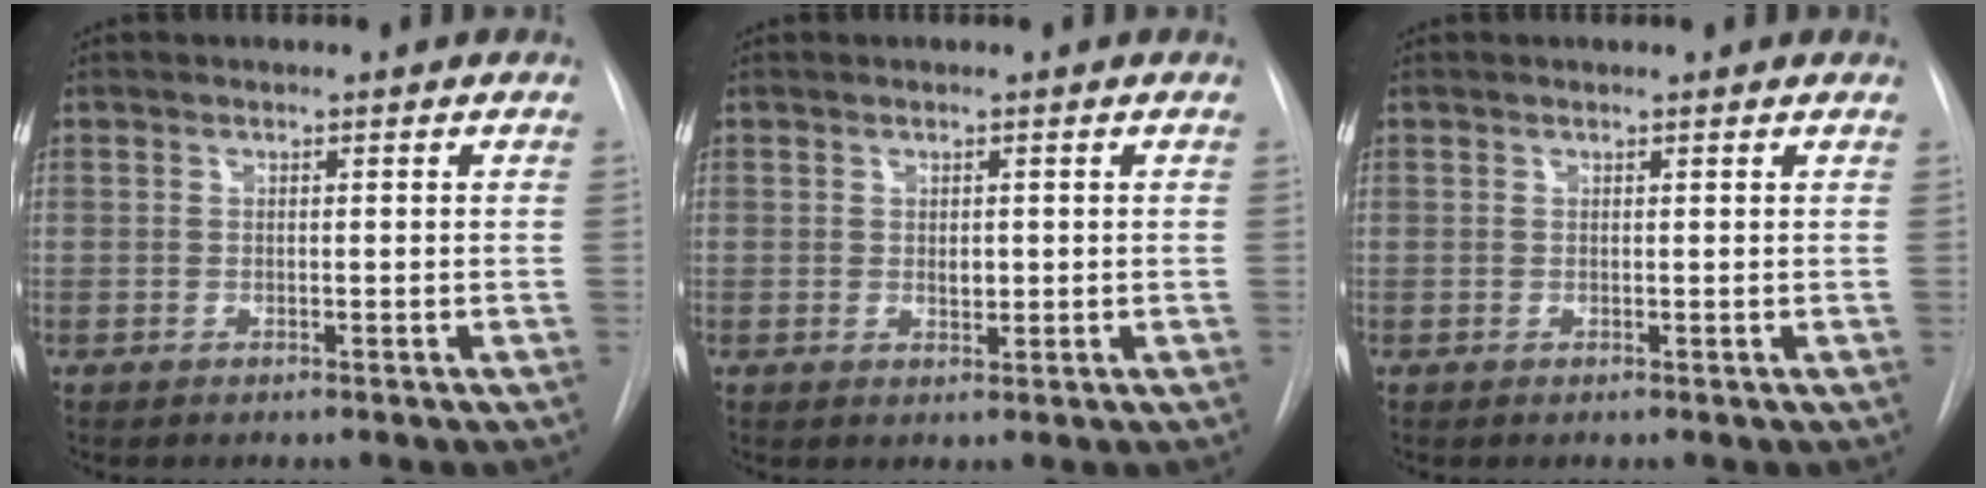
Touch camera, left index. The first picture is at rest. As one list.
[{"total": 1.2, "force": [-0.5, 0.7, 0.8], "torque": [-0.011, -0.010, -0.004]}, {"total": 1.1, "force": [1.0, 0.2, 0.1], "torque": [-0.010, 0.004, 0.005]}]